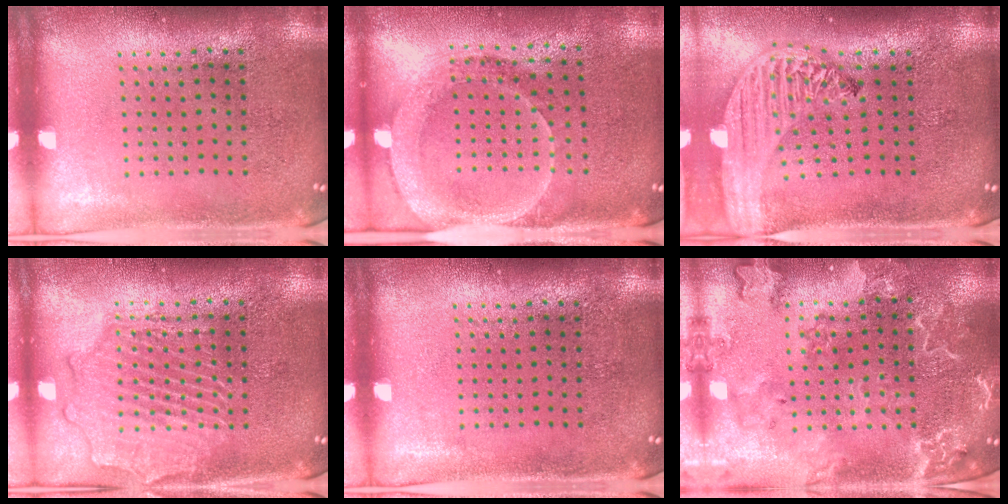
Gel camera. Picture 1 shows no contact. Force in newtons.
{"total": 1.8, "press": 1.6, "slide": 0.7}
{"total": 3.2, "press": 2.5, "slide": 1.9}
{"total": 2.9, "press": 2.9, "slide": 0.3}
{"total": 0.0}
{"total": 2.6, "press": 2.4, "slide": 0.8}